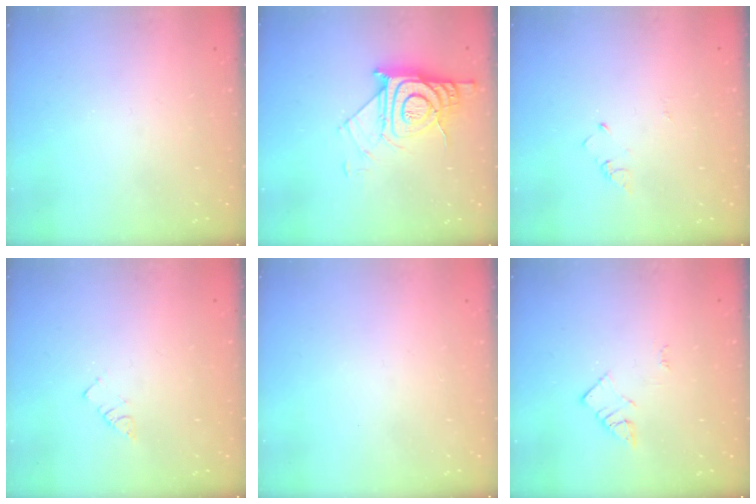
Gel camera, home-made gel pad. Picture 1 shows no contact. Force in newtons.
{"total": 15.1, "press": 15.0, "slide": 1.0}
{"total": 2.0, "press": 2.0, "slide": 0.3}
{"total": 2.3, "press": 2.3, "slide": 0.4}
{"total": 1.6, "press": 1.6, "slide": 0.1}
{"total": 3.2, "press": 3.2, "slide": 0.4}